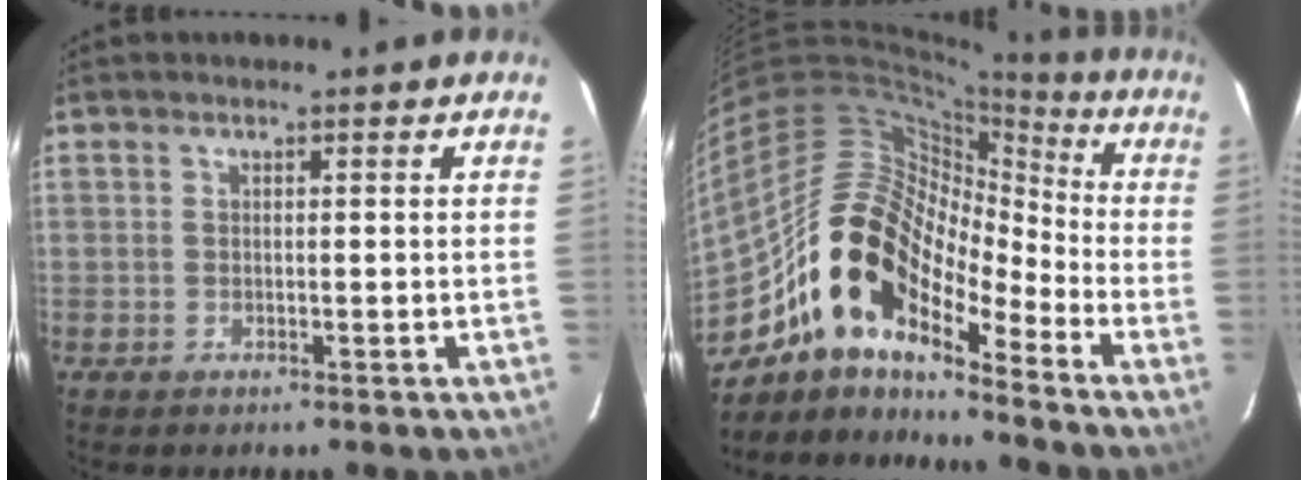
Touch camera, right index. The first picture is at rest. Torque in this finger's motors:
{"motor_torque": [0.90, -0.68, 1.05, 0.21]}